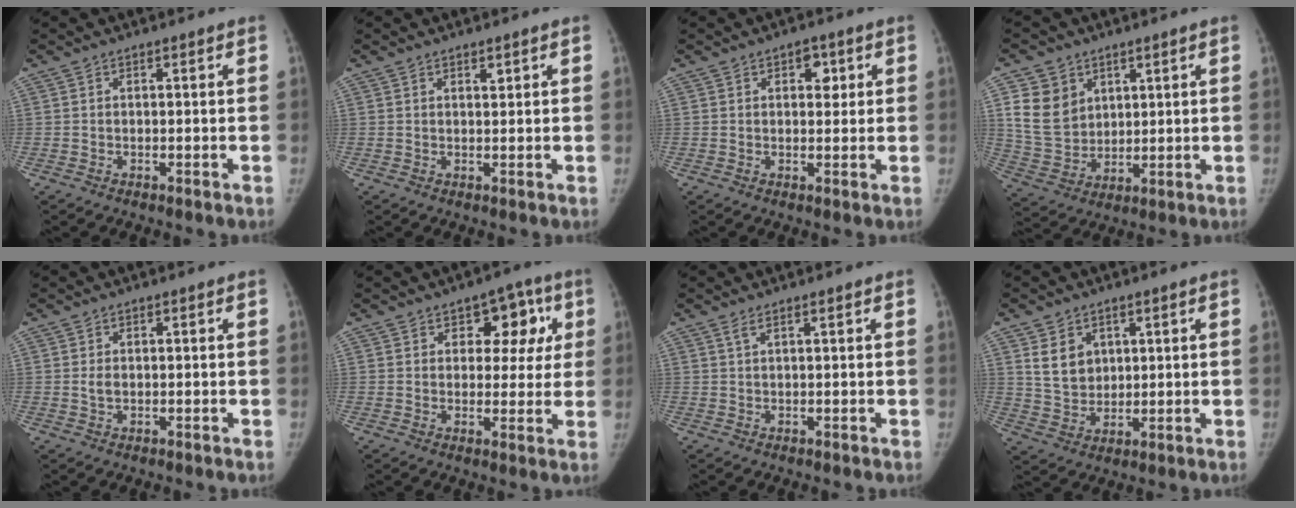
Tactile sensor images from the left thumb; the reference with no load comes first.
{"total": 1.1, "force": [0.7, 0.5, 0.6], "torque": [-0.003, -0.004, 0.010]}
{"total": 3.6, "force": [1.4, 2.4, 2.3], "torque": [-0.008, -0.002, 0.014]}
{"total": 10.8, "force": [4.3, 8.5, 5.1], "torque": [-0.070, -0.022, 0.097]}
{"total": 1.7, "force": [0.0, 1.2, 1.2], "torque": [-0.020, 0.001, 0.002]}
{"total": 9.0, "force": [3.3, 6.1, 5.8], "torque": [-0.016, -0.005, 0.036]}
{"total": 1.1, "force": [0.7, 0.1, 0.9], "torque": [-0.020, 0.006, 0.017]}
{"total": 7.0, "force": [2.8, 5.4, 3.4], "torque": [-0.038, -0.018, 0.061]}